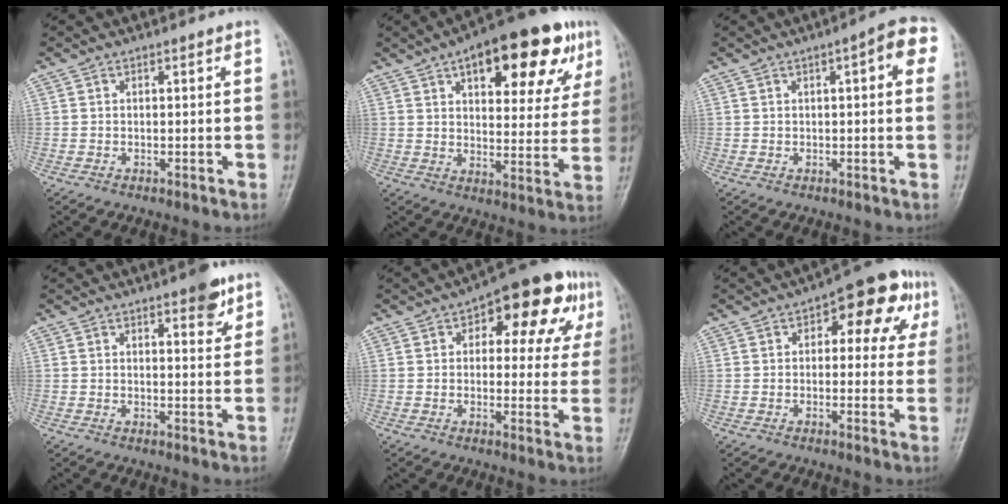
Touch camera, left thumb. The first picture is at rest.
{"total": 21.0, "force": [10.6, 9.2, 15.7], "torque": [-0.173, -0.012, 0.146]}
{"total": 7.0, "force": [2.0, 2.1, 6.3], "torque": [-0.067, 0.014, 0.016]}
{"total": 4.8, "force": [3.0, 1.8, 3.3], "torque": [-0.029, -0.015, 0.035]}
{"total": 14.5, "force": [5.7, 7.7, 10.9], "torque": [-0.081, 0.012, 0.064]}
{"total": 11.6, "force": [3.9, 6.4, 8.8], "torque": [-0.056, 0.021, 0.040]}